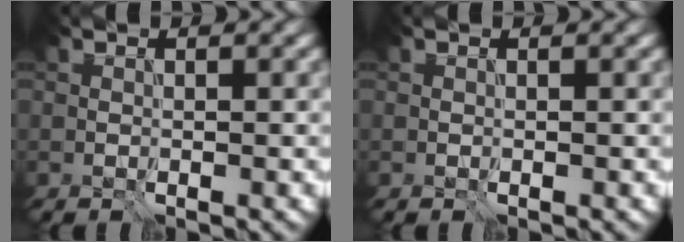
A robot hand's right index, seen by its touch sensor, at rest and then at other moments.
{"total": 0.0}